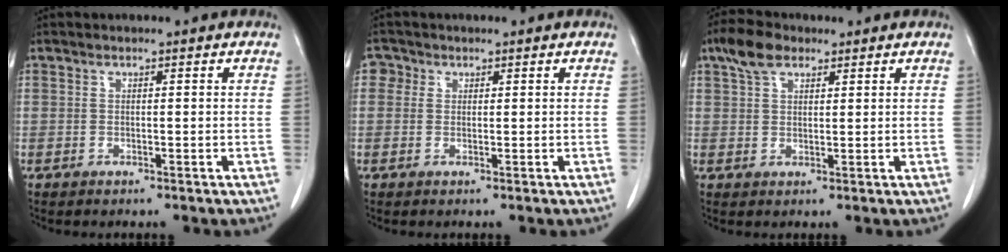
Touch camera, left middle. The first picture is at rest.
{"total": 1.8, "force": [0.7, 1.6, 0.3], "torque": [0.003, 0.004, 0.007]}
{"total": 4.8, "force": [3.1, 2.5, 2.7], "torque": [-0.057, 0.017, 0.062]}